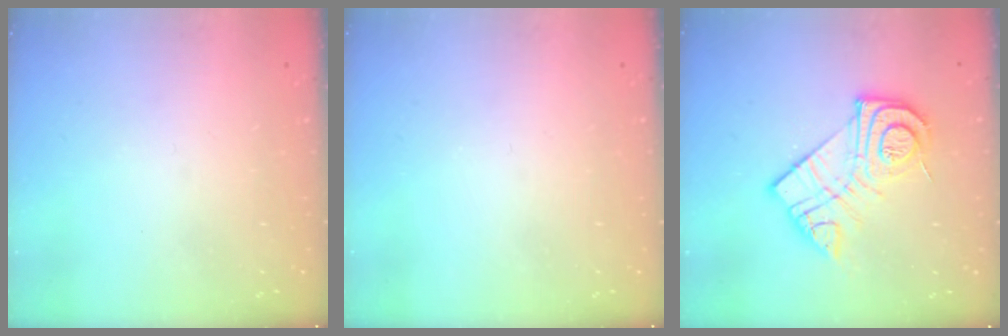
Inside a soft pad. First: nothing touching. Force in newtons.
{"total": 0.0}
{"total": 16.7, "press": 16.7, "slide": 0.7}